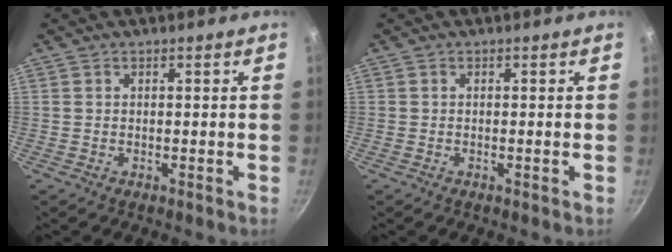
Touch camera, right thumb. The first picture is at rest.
{"total": 0.0}